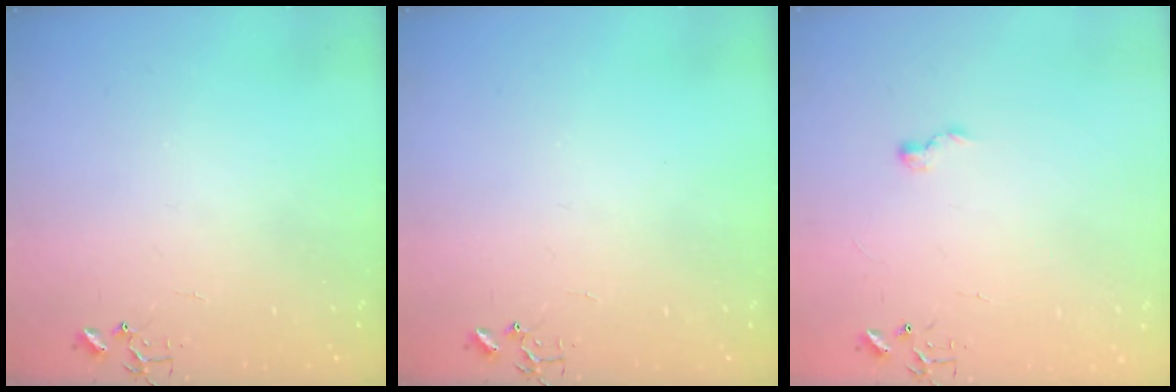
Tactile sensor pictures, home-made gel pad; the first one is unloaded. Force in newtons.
{"total": 0.0}
{"total": 5.7, "press": 5.6, "slide": 0.7}